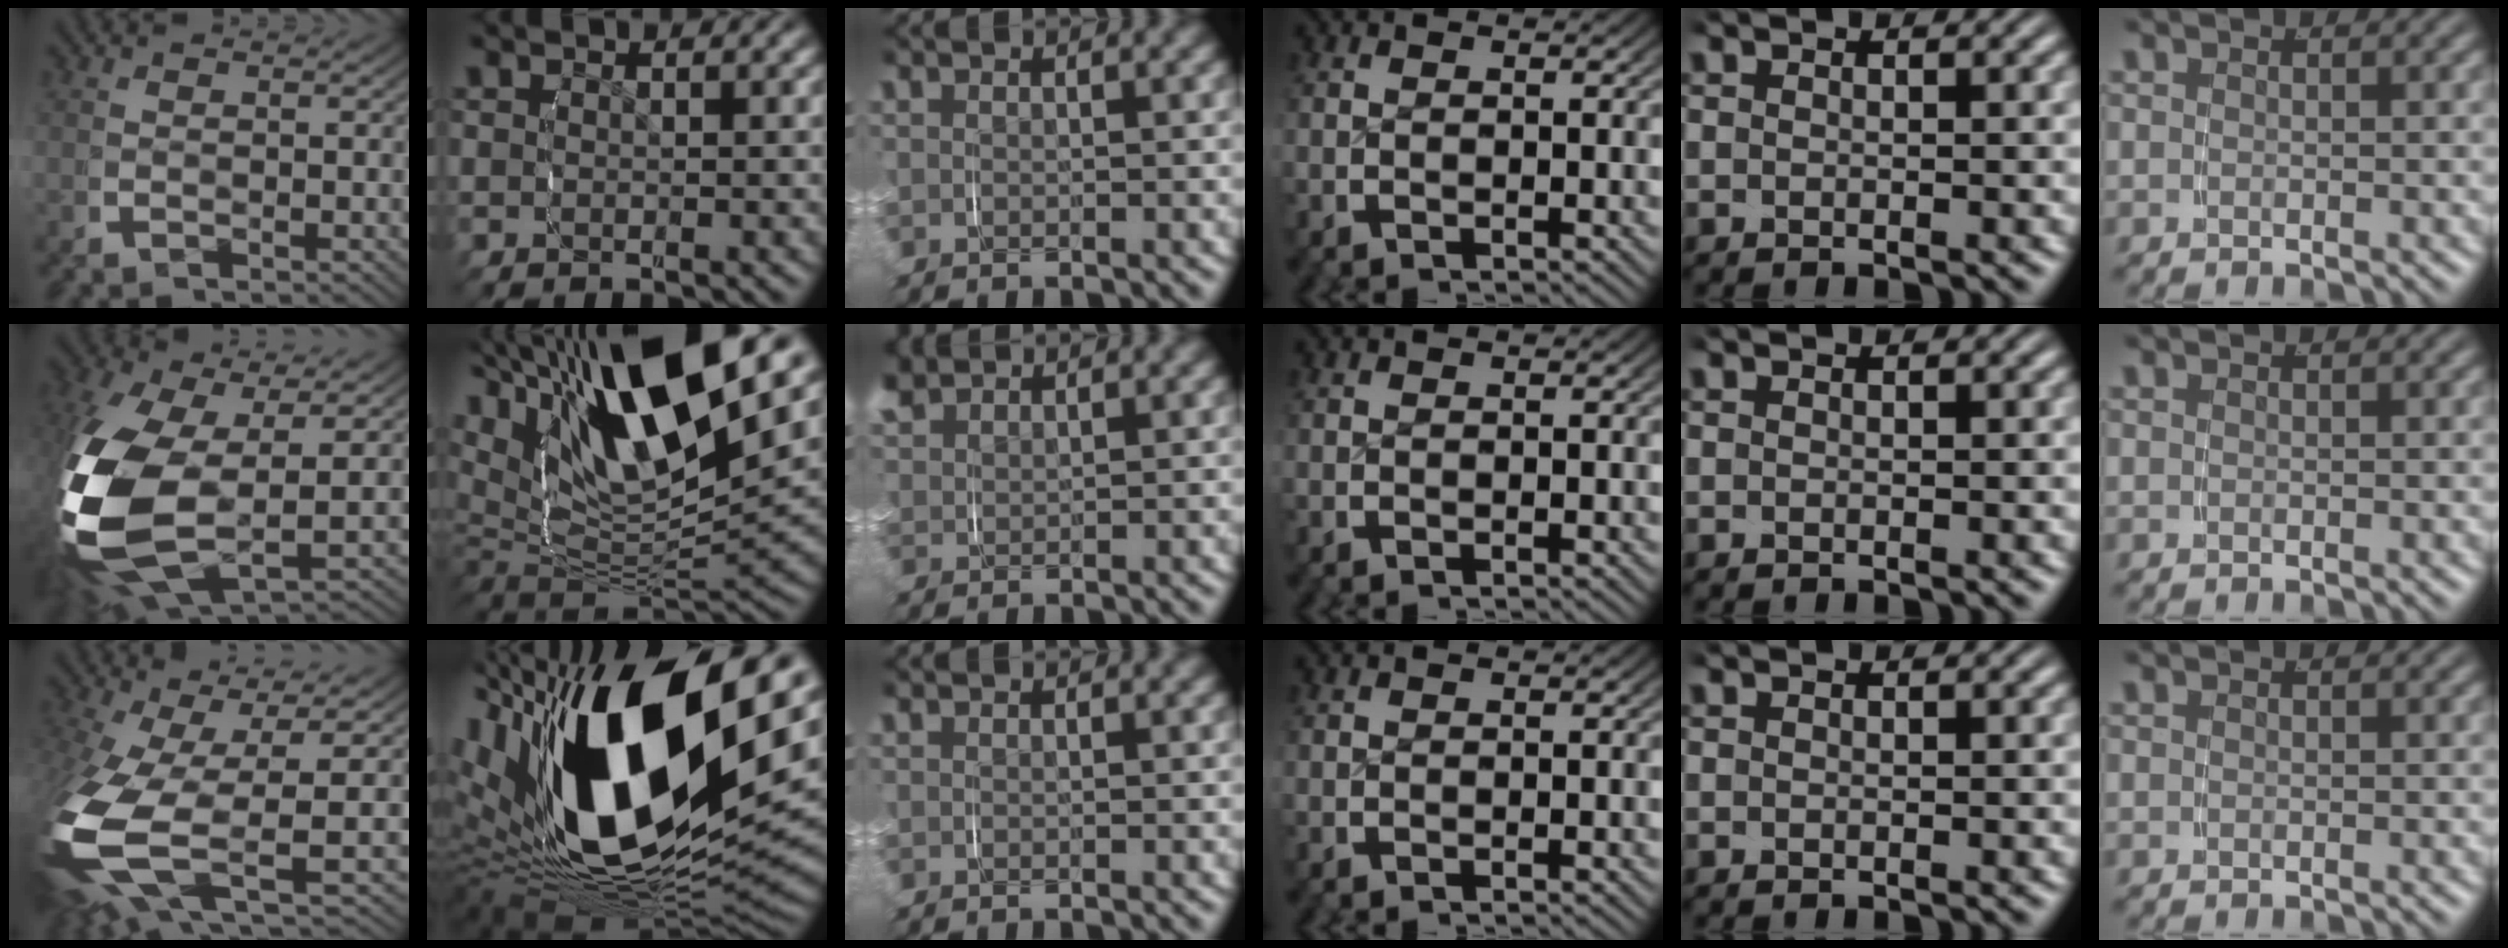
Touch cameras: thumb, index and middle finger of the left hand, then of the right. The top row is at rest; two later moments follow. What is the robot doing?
{"motion": "grasp_and_lifting", "object": "knife"}